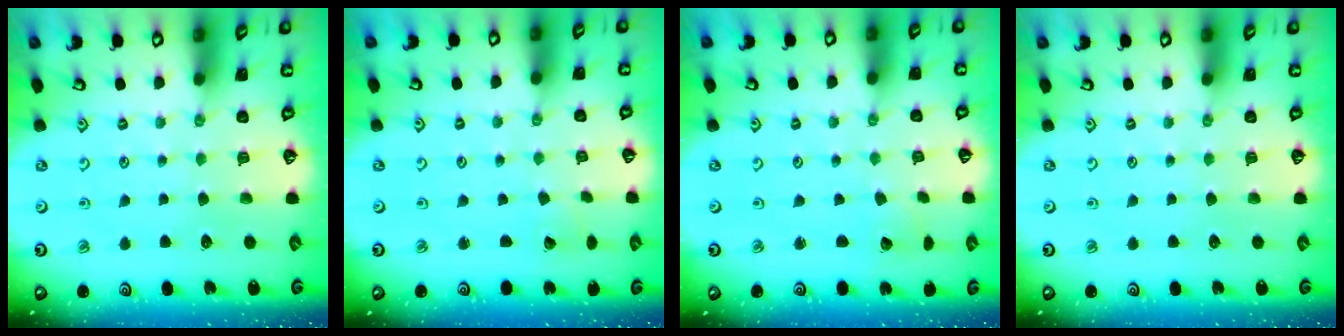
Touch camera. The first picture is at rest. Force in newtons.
{"total": 1.6, "press": 1.6, "slide": 0.1}
{"total": 2.0, "press": 2.0, "slide": 0.1}
{"total": 0.0}